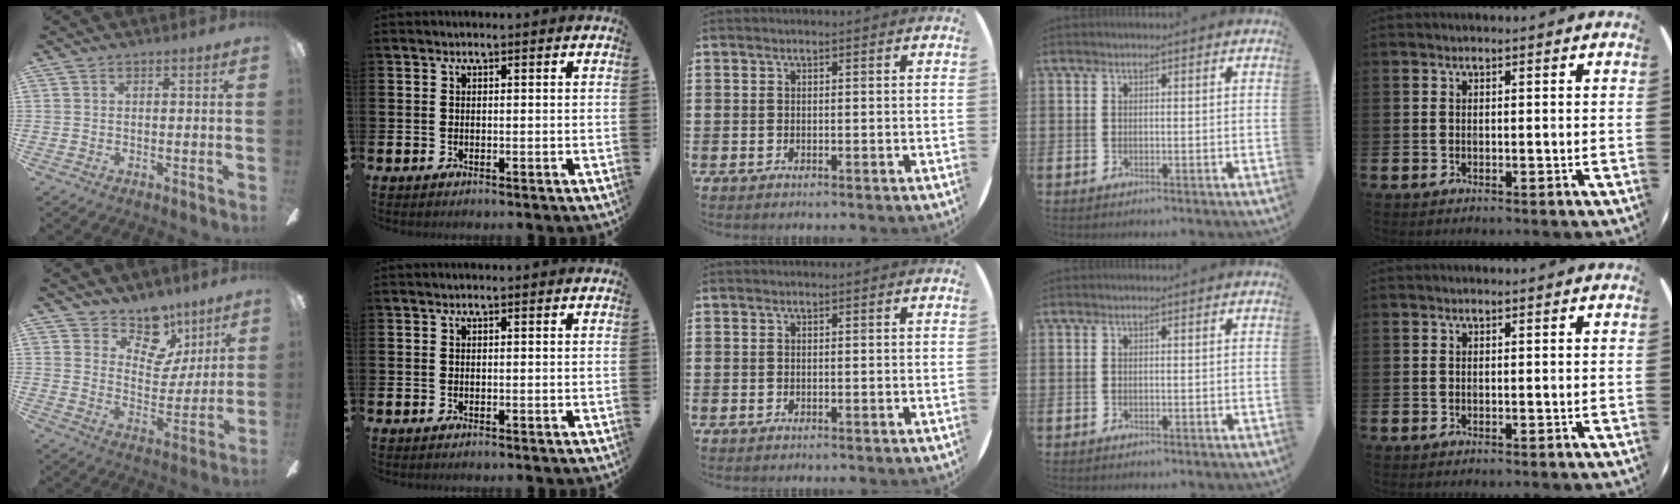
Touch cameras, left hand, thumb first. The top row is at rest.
{"thumb": {"total": 12.2, "force": [8.9, 7.0, 4.4], "torque": [-0.078, -0.064, 0.169]}}